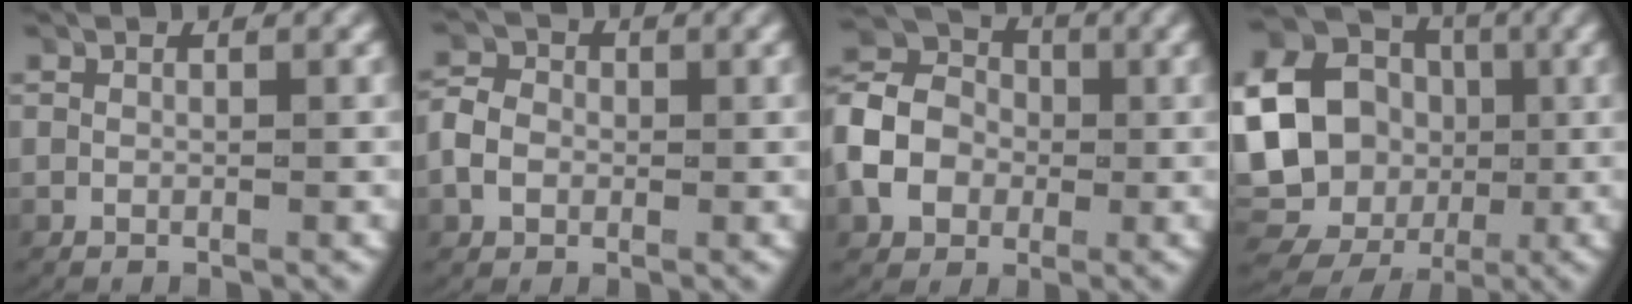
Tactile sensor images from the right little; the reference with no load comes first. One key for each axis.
{"total": 2.8, "fx": -0.3, "fy": 2.4, "fz": 1.3, "tx": -0.030, "ty": 0.006, "tz": -0.010}
{"total": 8.1, "fx": -0.2, "fy": 7.0, "fz": 4.0, "tx": -0.093, "ty": -0.006, "tz": -0.011}
{"total": 20.3, "fx": 0.1, "fy": 18.8, "fz": 7.6, "tx": -0.206, "ty": -0.048, "tz": -0.006}